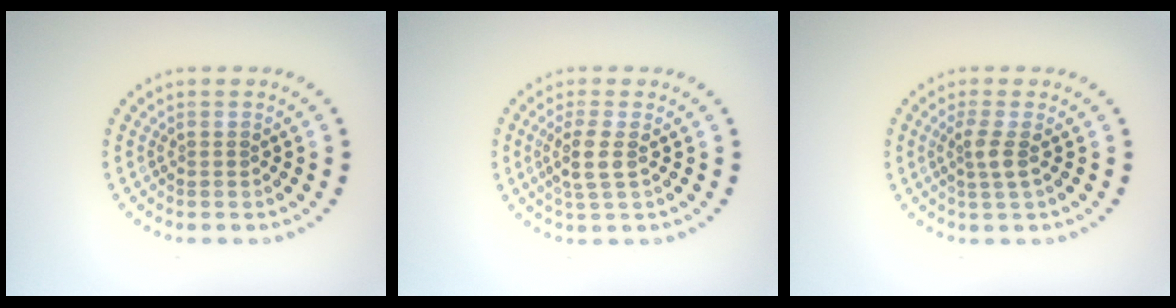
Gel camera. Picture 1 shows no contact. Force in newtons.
{"total": 2.4, "press": 2.0, "slide": 1.3}
{"total": 1.9, "press": 1.4, "slide": 1.3}